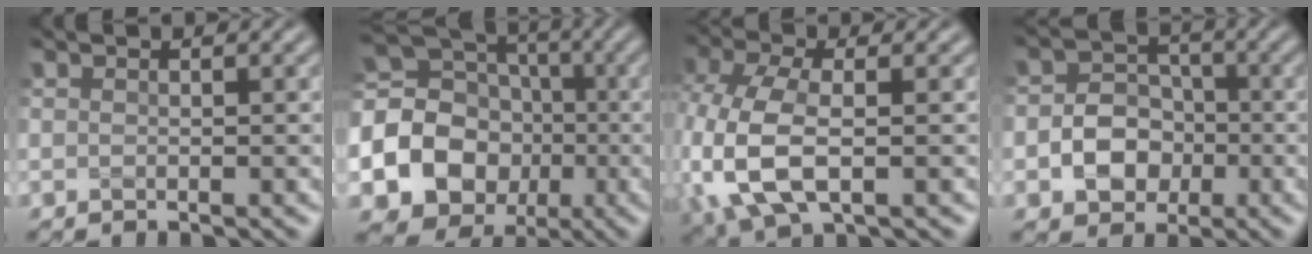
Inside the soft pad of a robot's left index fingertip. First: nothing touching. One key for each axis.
{"total": 17.4, "fx": -3.2, "fy": 15.7, "fz": 6.7, "tx": -0.180, "ty": -0.007, "tz": -0.071}
{"total": 8.1, "fx": -1.1, "fy": 4.7, "fz": 6.5, "tx": -0.167, "ty": -0.013, "tz": -0.022}
{"total": 4.5, "fx": -1.1, "fy": 3.7, "fz": 2.3, "tx": -0.025, "ty": -0.001, "tz": -0.025}